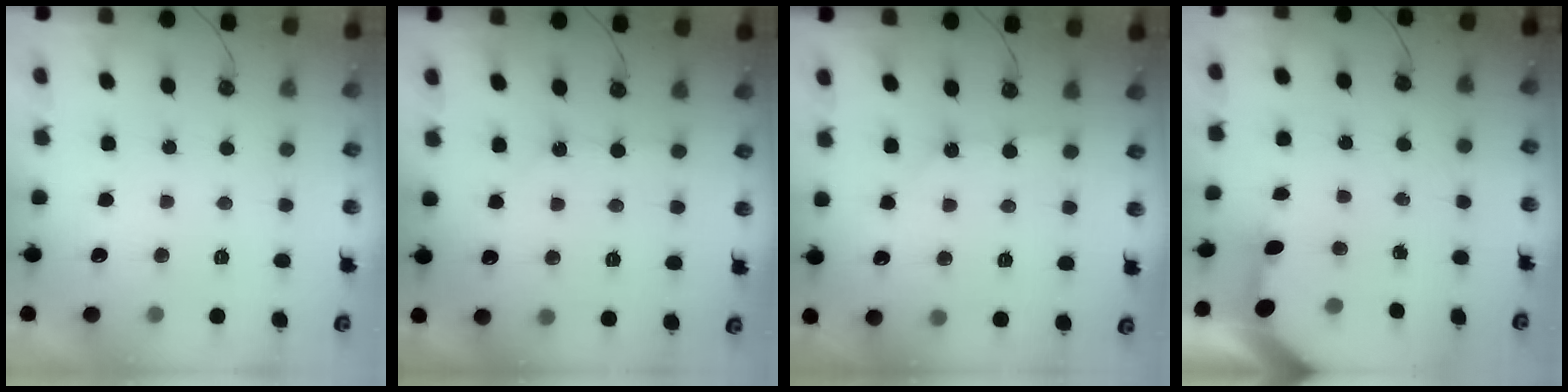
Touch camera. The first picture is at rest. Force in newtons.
{"total": 1.5, "press": 1.5, "slide": 0.3}
{"total": 1.8, "press": 1.7, "slide": 0.3}
{"total": 3.4, "press": 3.3, "slide": 0.4}